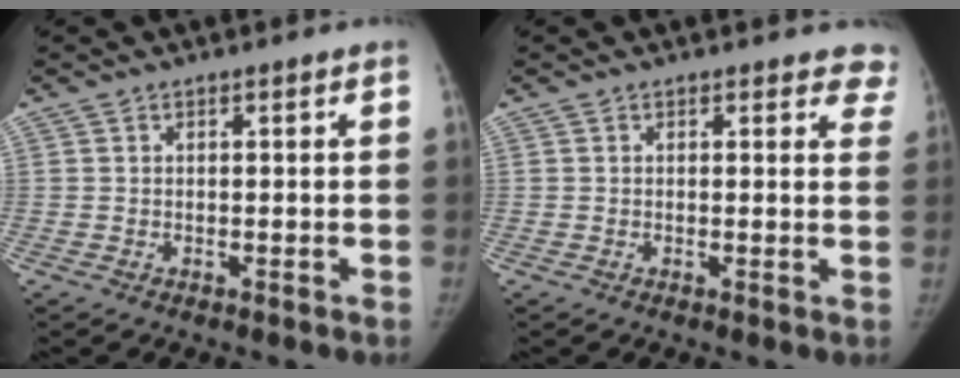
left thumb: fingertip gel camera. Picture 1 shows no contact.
{"total": 4.8, "force": [4.2, 2.2, 0.8], "torque": [0.036, -0.017, 0.023]}